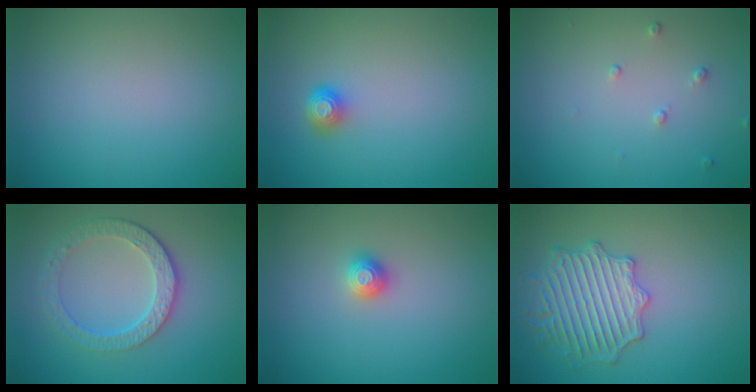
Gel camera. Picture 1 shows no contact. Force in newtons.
{"total": 1.7, "press": 1.3, "slide": 1.2}
{"total": 0.7, "press": 0.5, "slide": 0.5}
{"total": 4.3, "press": 3.3, "slide": 2.7}
{"total": 1.2, "press": 1.1, "slide": 0.3}
{"total": 4.3, "press": 4.3, "slide": 0.8}